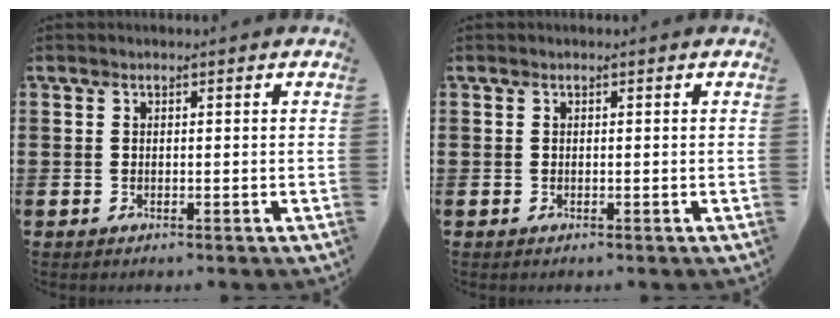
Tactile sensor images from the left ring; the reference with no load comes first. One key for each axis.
{"total": 0.0}